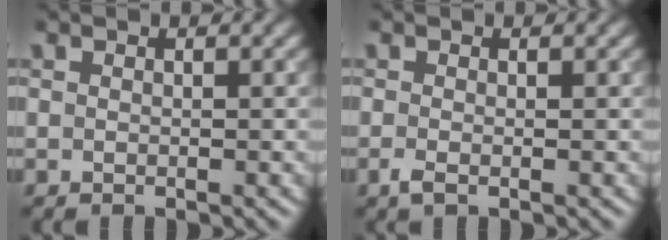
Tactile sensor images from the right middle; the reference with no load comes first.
{"total": 1.1, "force": [-0.5, 0.3, 0.9], "torque": [-0.021, -0.006, -0.012]}